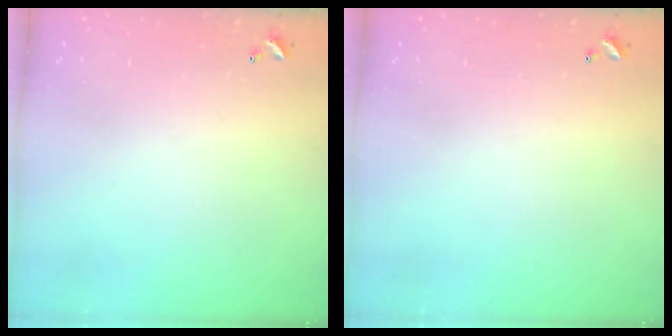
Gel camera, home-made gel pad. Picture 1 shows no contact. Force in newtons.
{"total": 0.0}